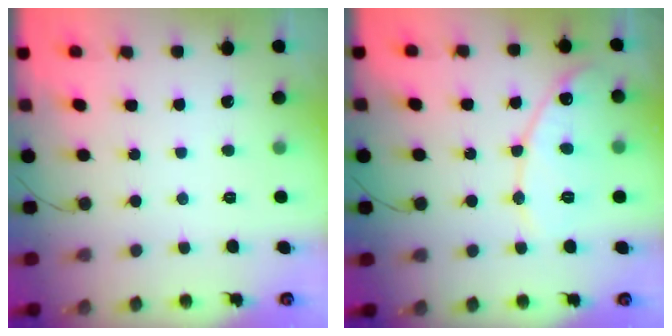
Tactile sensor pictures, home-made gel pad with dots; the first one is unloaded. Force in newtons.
{"total": 11.0, "press": 11.0, "slide": 1.0}